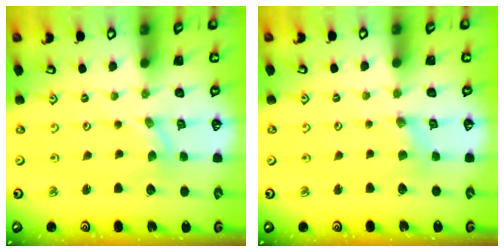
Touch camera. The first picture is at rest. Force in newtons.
{"total": 2.1, "press": 2.1, "slide": 0.3}